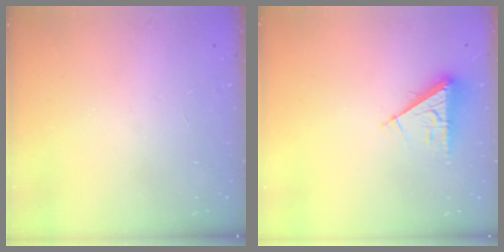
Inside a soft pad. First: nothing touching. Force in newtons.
{"total": 6.1, "press": 6.0, "slide": 1.0}